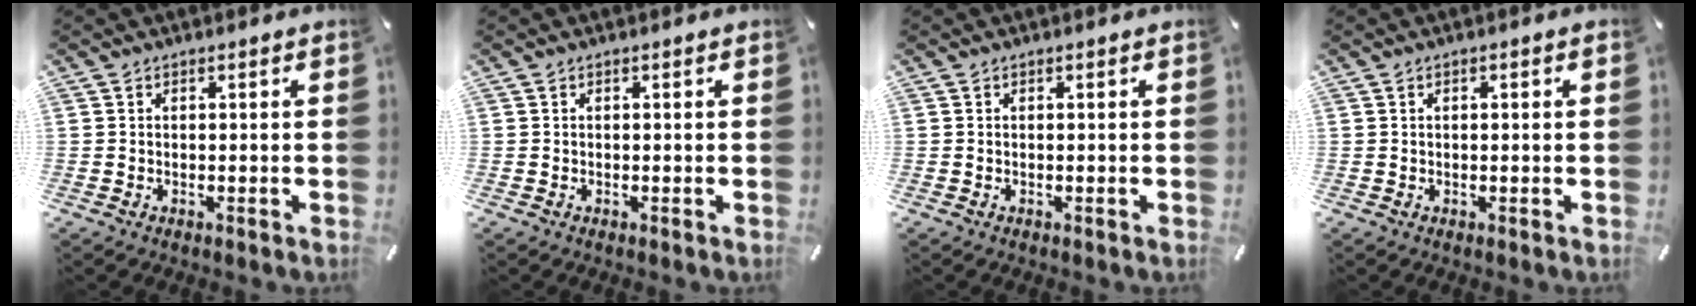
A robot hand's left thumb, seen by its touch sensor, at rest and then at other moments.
{"total": 0.0}
{"total": 0.0}
{"total": 0.9, "force": [0.1, 0.2, 0.8], "torque": [-0.013, 0.002, 0.001]}